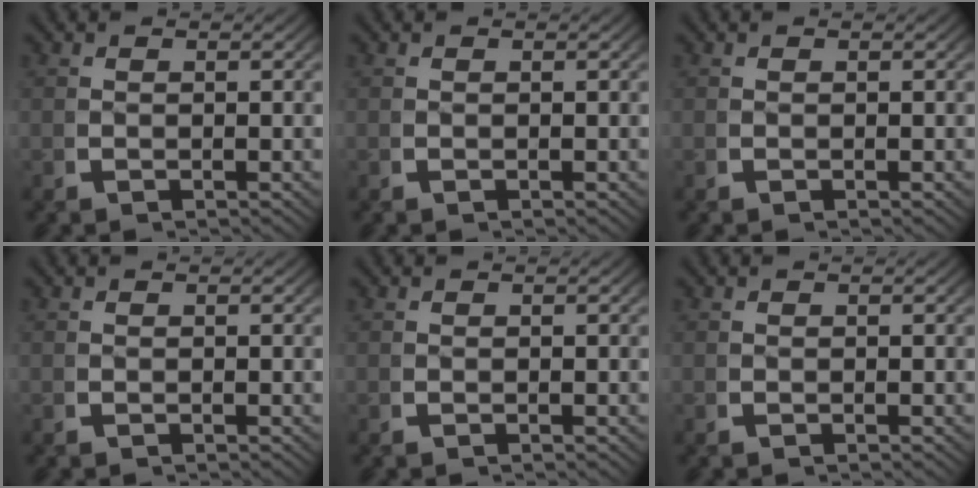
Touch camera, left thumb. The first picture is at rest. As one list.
[{"total": 0.0}, {"total": 0.0}, {"total": 0.0}, {"total": 0.0}, {"total": 0.0}]